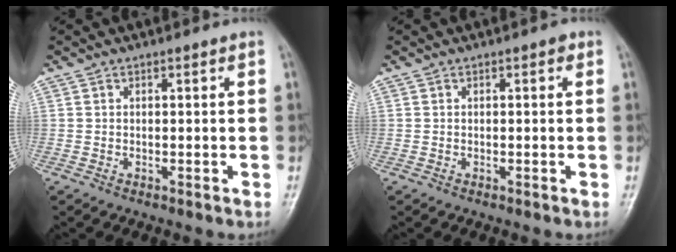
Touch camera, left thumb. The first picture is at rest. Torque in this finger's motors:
{"motor_torque": [0.60, 0.00, 0.30, -0.43, 0.00]}